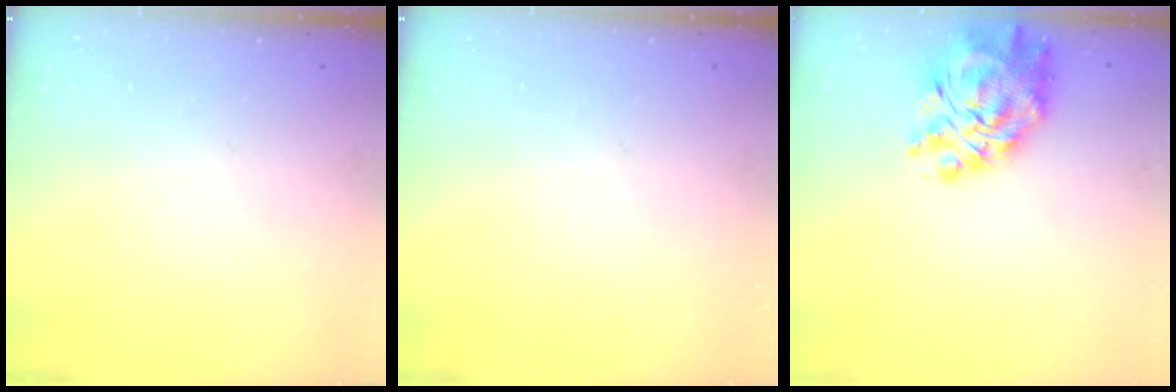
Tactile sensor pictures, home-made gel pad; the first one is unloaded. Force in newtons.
{"total": 0.0}
{"total": 11.4, "press": 10.5, "slide": 4.5}